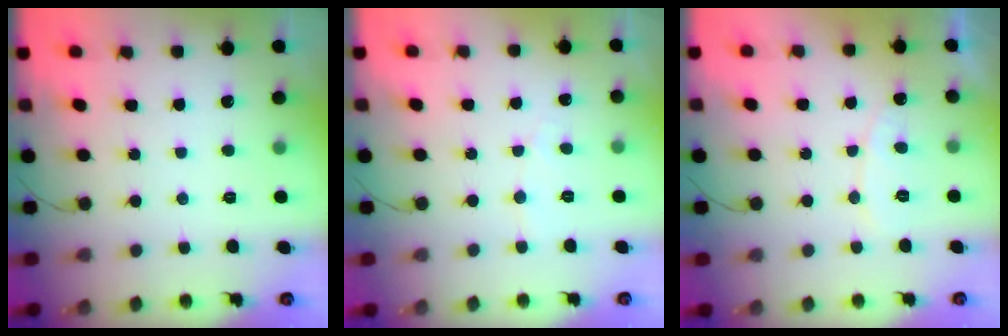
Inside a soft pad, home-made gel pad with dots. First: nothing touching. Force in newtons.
{"total": 2.5, "press": 2.5, "slide": 0.2}
{"total": 5.9, "press": 5.9, "slide": 0.4}